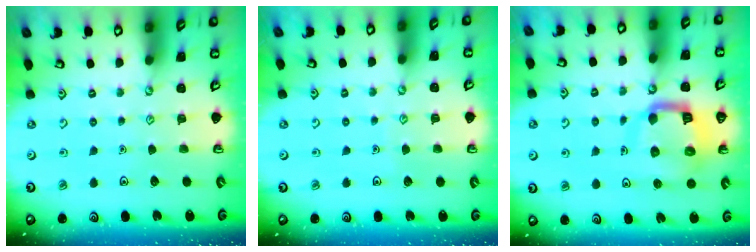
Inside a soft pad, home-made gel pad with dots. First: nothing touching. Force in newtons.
{"total": 2.6, "press": 2.5, "slide": 0.3}
{"total": 12.9, "press": 12.8, "slide": 1.4}